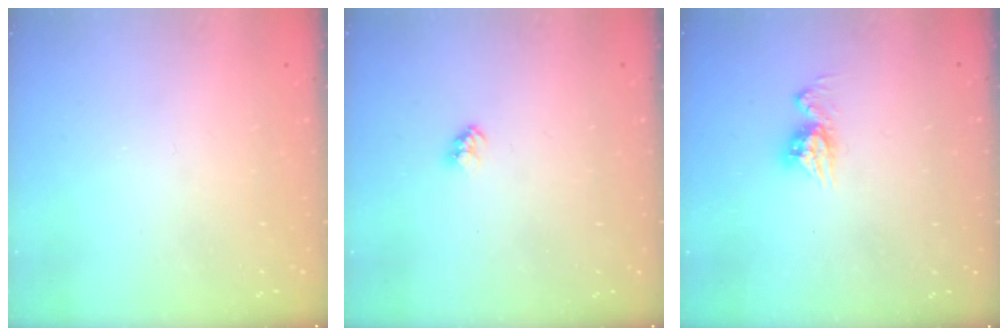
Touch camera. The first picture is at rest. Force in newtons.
{"total": 2.4, "press": 2.4, "slide": 0.2}
{"total": 8.0, "press": 8.0, "slide": 0.7}